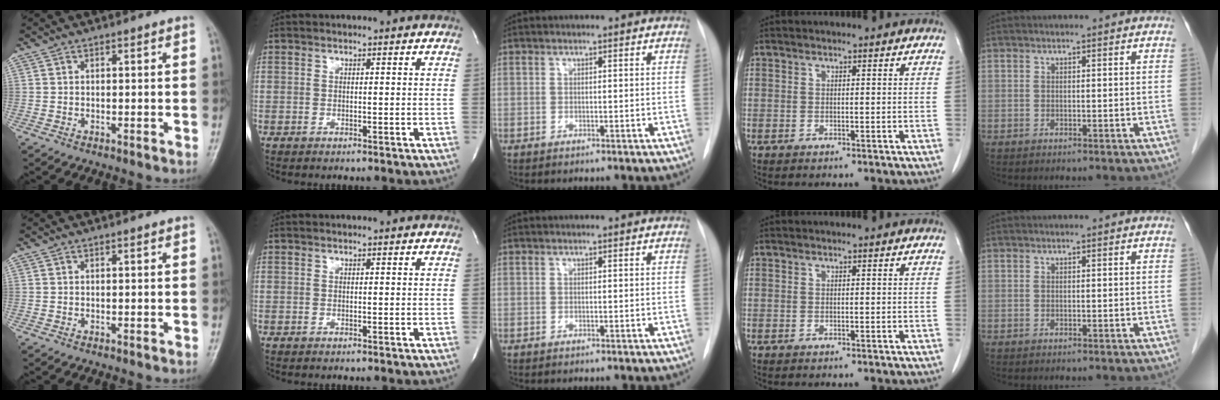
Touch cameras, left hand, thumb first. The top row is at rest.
{}